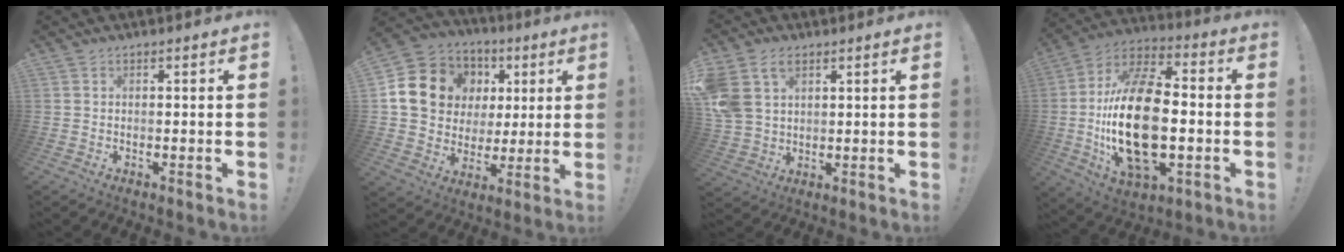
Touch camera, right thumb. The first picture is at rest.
{"total": 16.2, "force": [4.4, 14.0, 6.8], "torque": [-0.103, -0.006, 0.115]}
{"total": 10.2, "force": [5.0, 7.0, 5.6], "torque": [-0.118, -0.010, 0.102]}
{"total": 26.2, "force": [-2.8, 14.1, 21.9], "torque": [-0.432, 0.007, -0.045]}